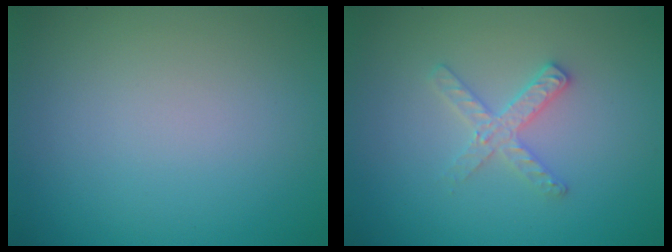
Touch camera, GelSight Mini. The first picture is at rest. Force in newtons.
{"total": 2.2, "press": 2.2, "slide": 0.3}